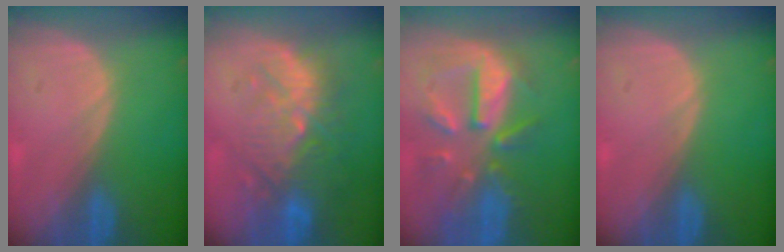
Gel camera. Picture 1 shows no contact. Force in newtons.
{"total": 10.8, "press": 9.8, "slide": 4.5}
{"total": 10.7, "press": 9.5, "slide": 4.9}
{"total": 0.0}